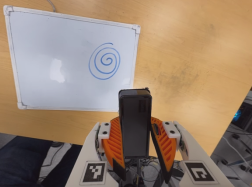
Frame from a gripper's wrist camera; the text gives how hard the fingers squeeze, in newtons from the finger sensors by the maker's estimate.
{"total": 6.2, "left": 6.3, "right": 6.2}